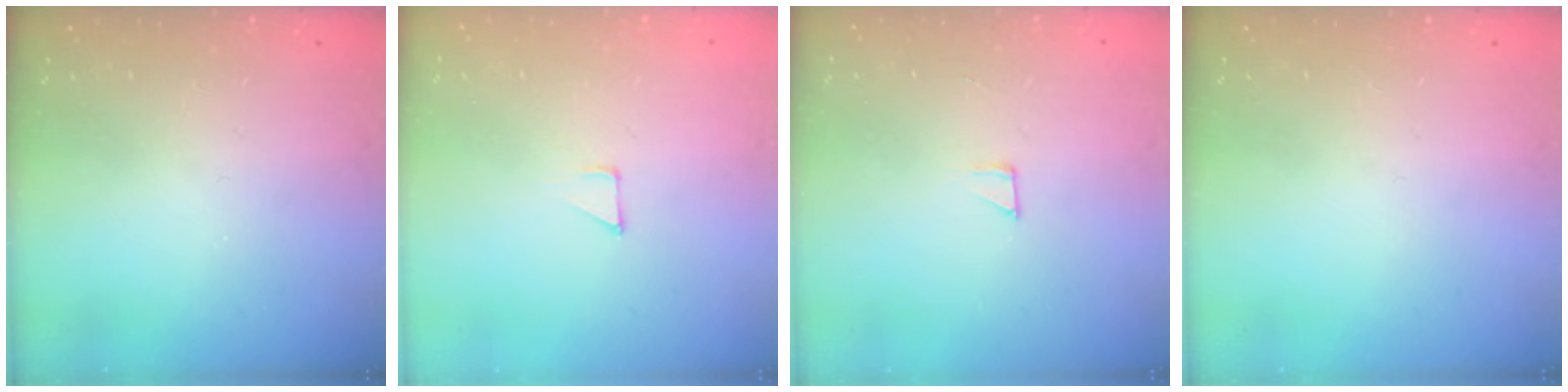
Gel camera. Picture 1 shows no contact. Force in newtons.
{"total": 2.8, "press": 2.8, "slide": 0.2}
{"total": 2.3, "press": 2.3, "slide": 0.2}
{"total": 0.0}